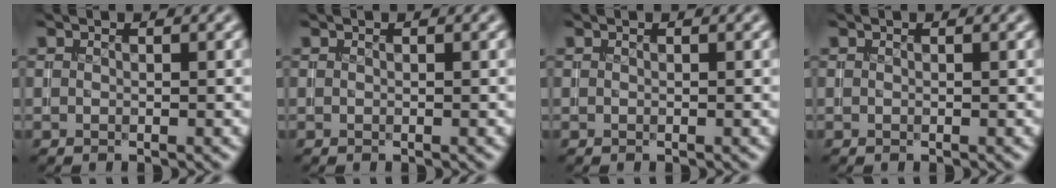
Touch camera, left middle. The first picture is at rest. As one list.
[{"total": 0.0}, {"total": 0.0}, {"total": 0.0}]